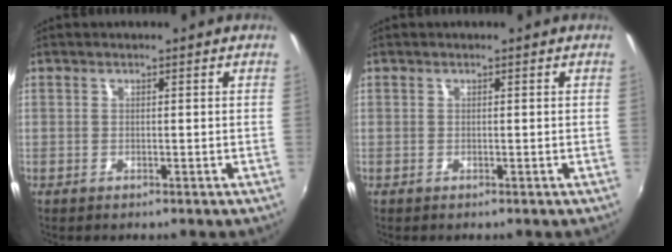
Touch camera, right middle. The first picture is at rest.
{"total": 0.0}